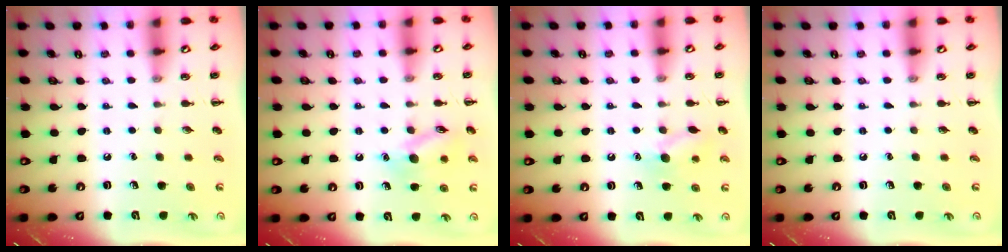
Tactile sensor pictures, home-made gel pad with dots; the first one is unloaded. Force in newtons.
{"total": 11.6, "press": 11.6, "slide": 0.7}
{"total": 9.4, "press": 9.3, "slide": 1.5}
{"total": 0.0}